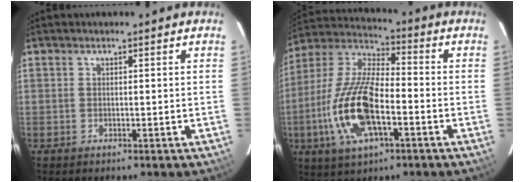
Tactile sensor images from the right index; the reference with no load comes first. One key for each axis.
{"total": 17.4, "fx": -5.3, "fy": 6.9, "fz": 15.0, "tx": -0.322, "ty": -0.007, "tz": -0.102}